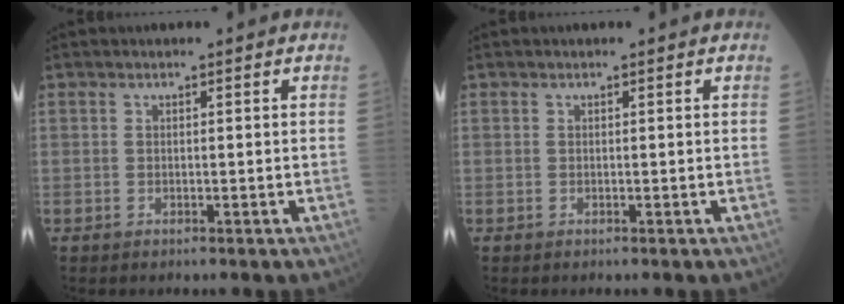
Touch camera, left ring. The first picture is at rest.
{"total": 0.0}